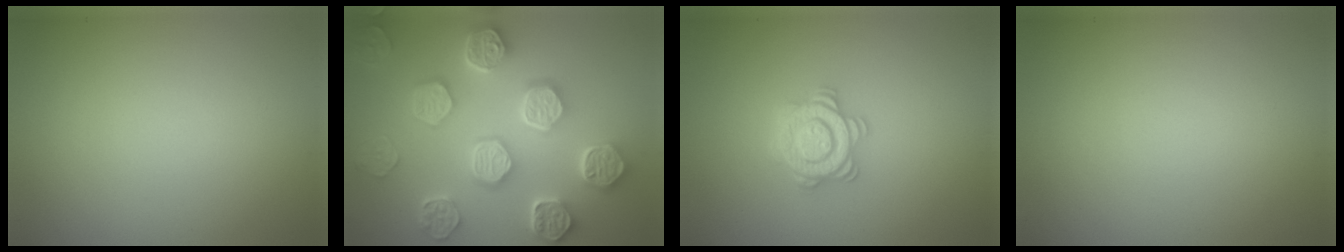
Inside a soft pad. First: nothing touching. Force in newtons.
{"total": 8.1, "press": 6.5, "slide": 4.8}
{"total": 3.3, "press": 3.3, "slide": 0.6}
{"total": 0.0}